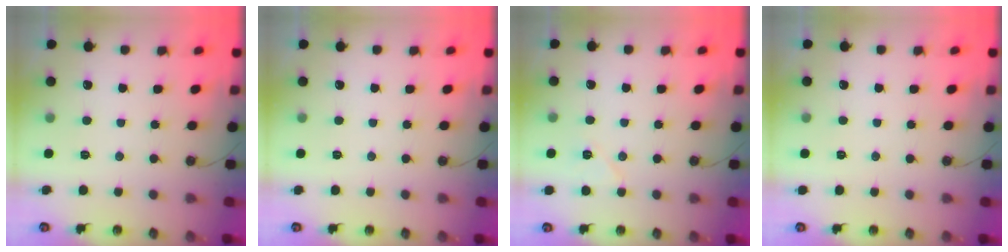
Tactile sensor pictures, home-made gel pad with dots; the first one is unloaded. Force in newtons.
{"total": 0.0}
{"total": 5.9, "press": 5.8, "slide": 0.8}
{"total": 2.1, "press": 1.5, "slide": 1.5}